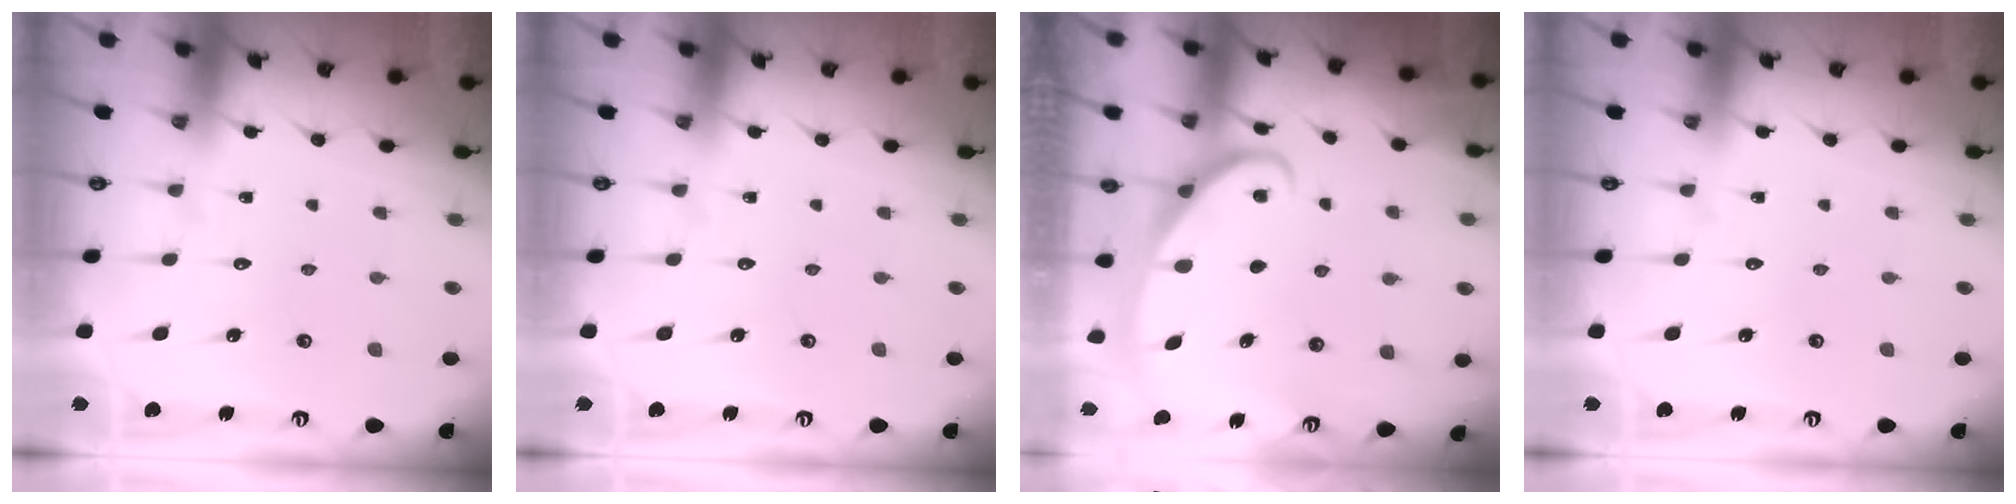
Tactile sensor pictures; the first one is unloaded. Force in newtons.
{"total": 0.0}
{"total": 3.0, "press": 2.9, "slide": 0.4}
{"total": 0.0}